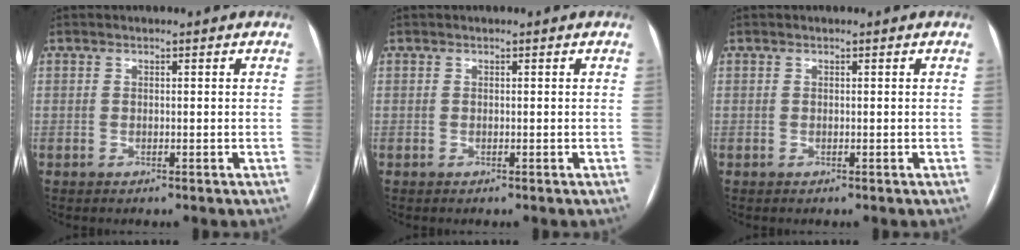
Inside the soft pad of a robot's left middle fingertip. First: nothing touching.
{"total": 0.0}
{"total": 0.0}